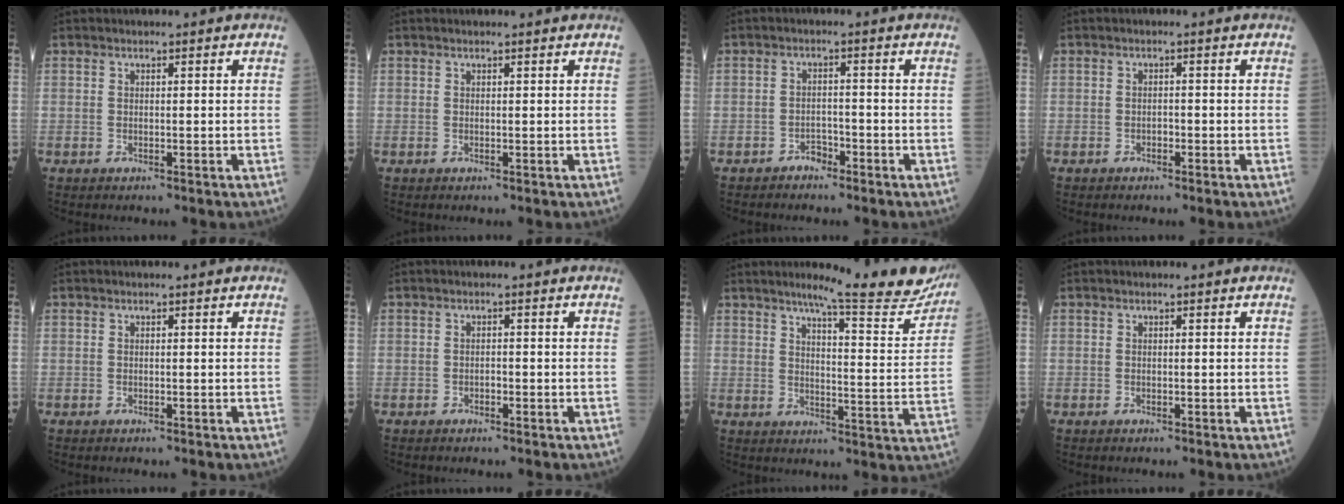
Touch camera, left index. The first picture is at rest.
{"total": 0.7, "force": [0.7, -0.1, 0.1], "torque": [-0.006, 0.001, 0.010]}
{"total": 1.9, "force": [-1.6, 0.9, 0.5], "torque": [-0.007, 0.003, -0.028]}
{"total": 0.8, "force": [-0.5, 0.4, 0.4], "torque": [-0.006, 0.002, -0.011]}
{"total": 0.0}
{"total": 0.7, "force": [-0.5, 0.3, 0.4], "torque": [-0.007, 0.002, -0.010]}
{"total": 16.1, "force": [14.5, 1.0, 7.0], "torque": [-0.085, -0.052, 0.170]}
{"total": 0.0}